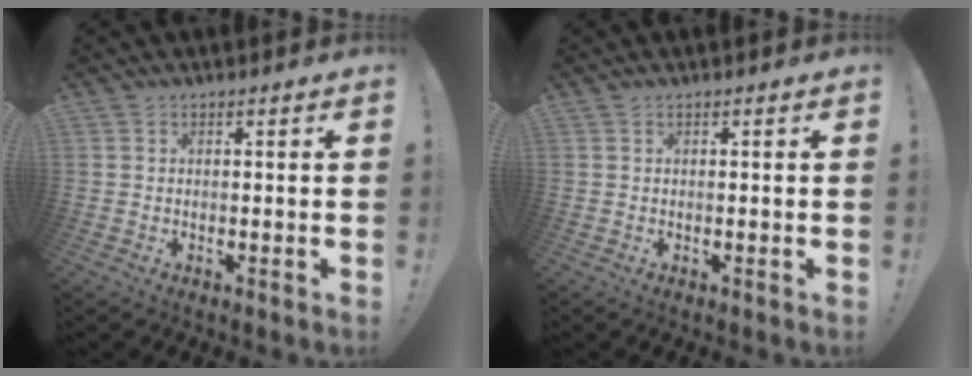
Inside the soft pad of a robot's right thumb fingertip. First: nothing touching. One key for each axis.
{"total": 0.0}